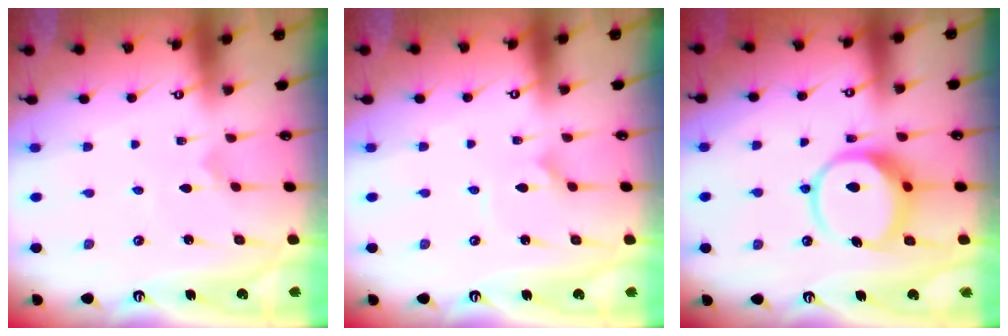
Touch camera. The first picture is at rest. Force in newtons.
{"total": 2.1, "press": 2.1, "slide": 0.2}
{"total": 11.6, "press": 11.4, "slide": 1.6}